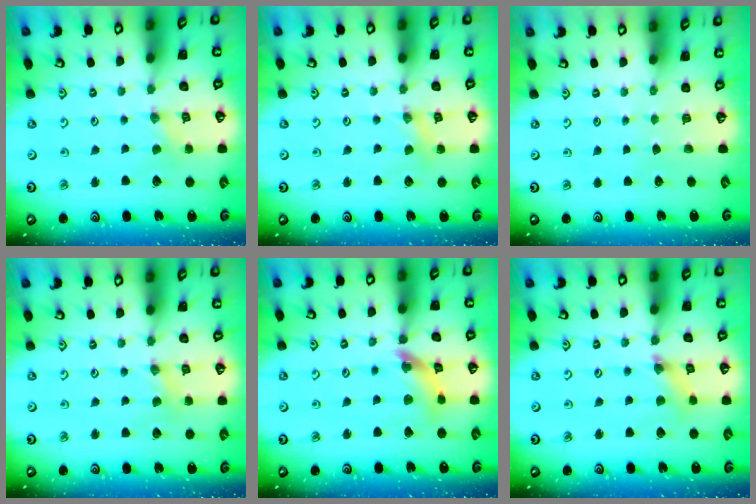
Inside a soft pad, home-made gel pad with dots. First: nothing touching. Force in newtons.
{"total": 1.3, "press": 1.3, "slide": 0.2}
{"total": 0.0}
{"total": 2.1, "press": 2.0, "slide": 0.4}
{"total": 9.8, "press": 9.7, "slide": 0.9}
{"total": 3.5, "press": 3.5, "slide": 0.3}